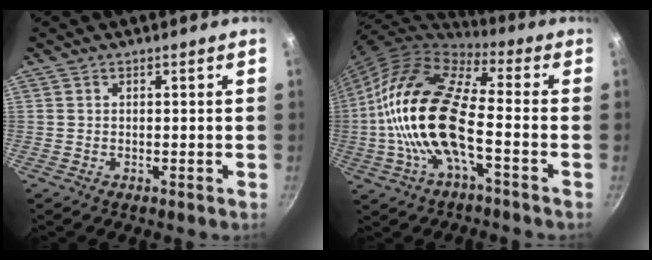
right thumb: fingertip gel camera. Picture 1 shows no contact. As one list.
[{"total": 19.3, "force": [-3.1, 7.8, 17.4], "torque": [-0.332, 0.030, -0.074]}]